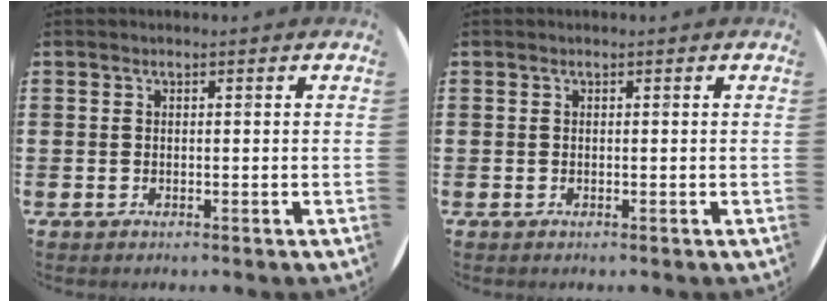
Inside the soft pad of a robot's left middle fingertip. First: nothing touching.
{"total": 0.0}